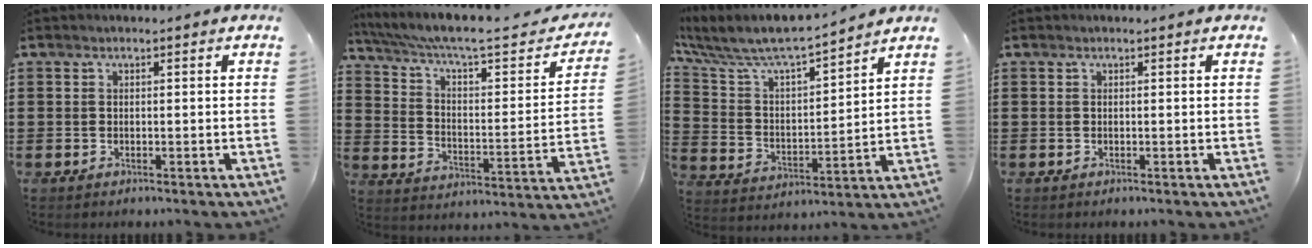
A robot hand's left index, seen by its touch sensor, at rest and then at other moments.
{"total": 6.9, "force": [5.1, 0.9, 4.5], "torque": [-0.109, -0.040, 0.079]}
{"total": 6.9, "force": [6.4, 0.7, 2.5], "torque": [-0.083, -0.052, 0.104]}
{"total": 0.0}